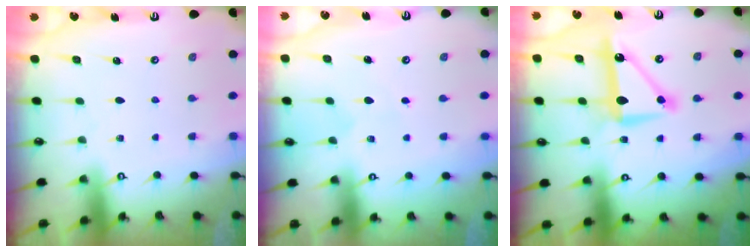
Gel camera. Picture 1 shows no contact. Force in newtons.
{"total": 3.9, "press": 3.9, "slide": 0.2}
{"total": 12.3, "press": 12.3, "slide": 0.8}